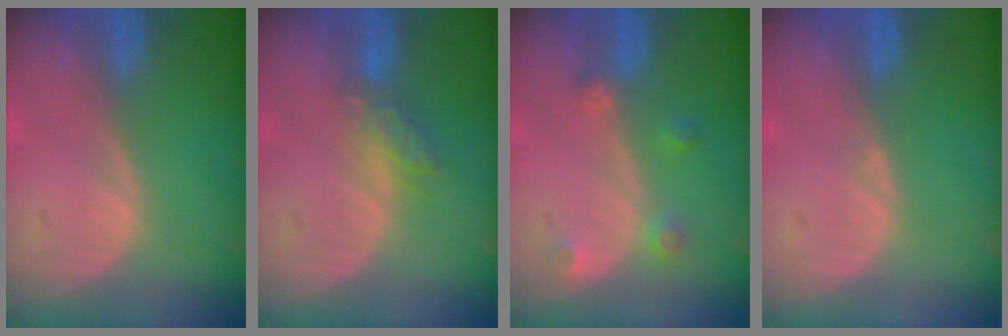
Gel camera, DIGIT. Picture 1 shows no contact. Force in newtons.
{"total": 4.4, "press": 4.0, "slide": 1.8}
{"total": 2.8, "press": 2.7, "slide": 0.7}
{"total": 0.6, "press": 0.4, "slide": 0.5}